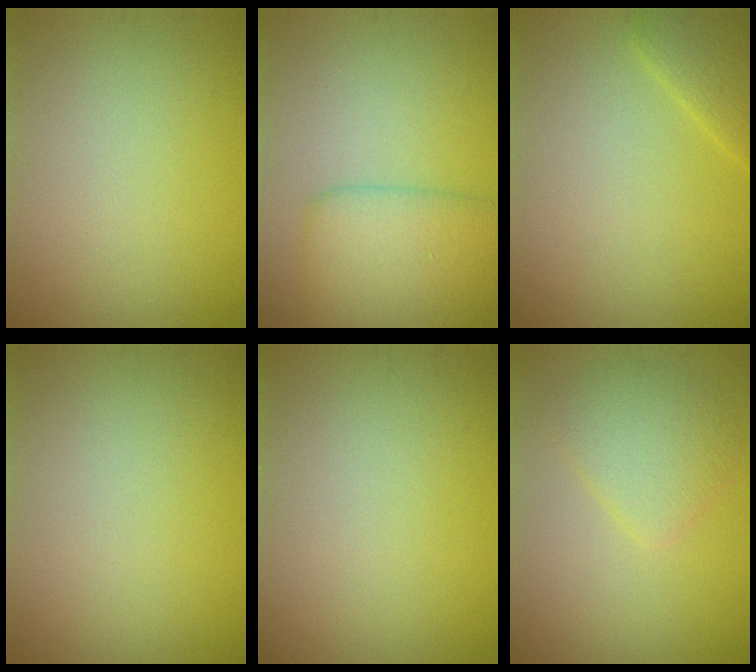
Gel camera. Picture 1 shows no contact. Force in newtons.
{"total": 5.5, "press": 5.5, "slide": 0.1}
{"total": 2.2, "press": 2.2, "slide": 0.1}
{"total": 0.0}
{"total": 0.0}
{"total": 3.0, "press": 3.0, "slide": 0.2}